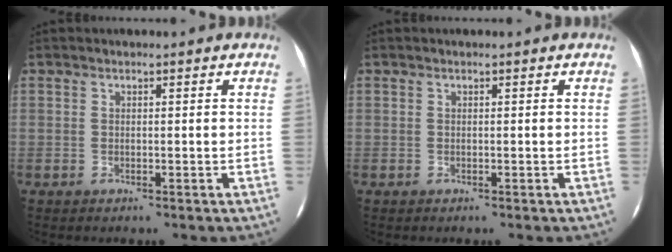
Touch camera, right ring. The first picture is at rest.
{"total": 0.0}